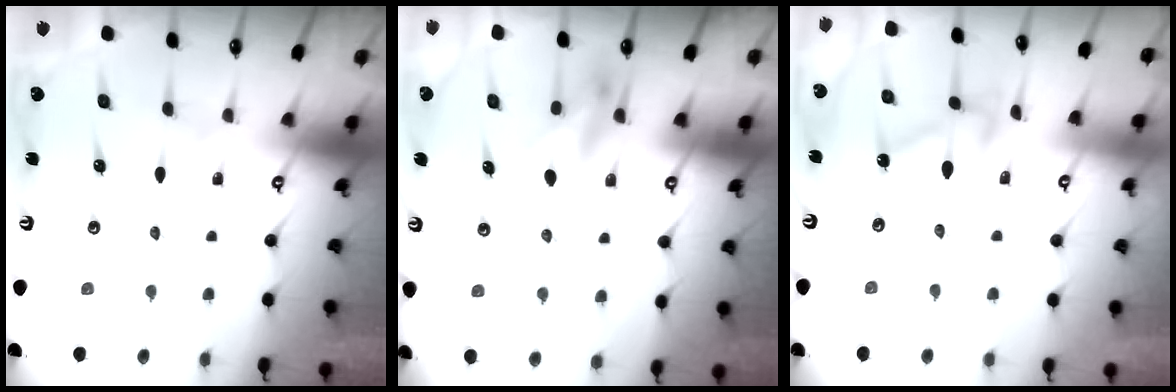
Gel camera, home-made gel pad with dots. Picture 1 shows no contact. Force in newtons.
{"total": 8.7, "press": 8.6, "slide": 0.4}
{"total": 8.1, "press": 8.1, "slide": 0.3}